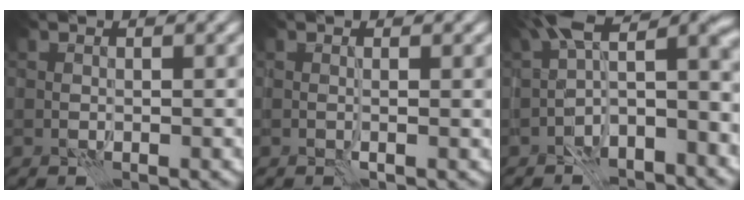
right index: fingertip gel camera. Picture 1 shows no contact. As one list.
[{"total": 0.9, "force": [-0.1, -0.1, 0.9], "torque": [-0.016, -0.004, -0.002]}, {"total": 8.6, "force": [-3.0, 3.2, 7.4], "torque": [-0.105, 0.024, -0.062]}]